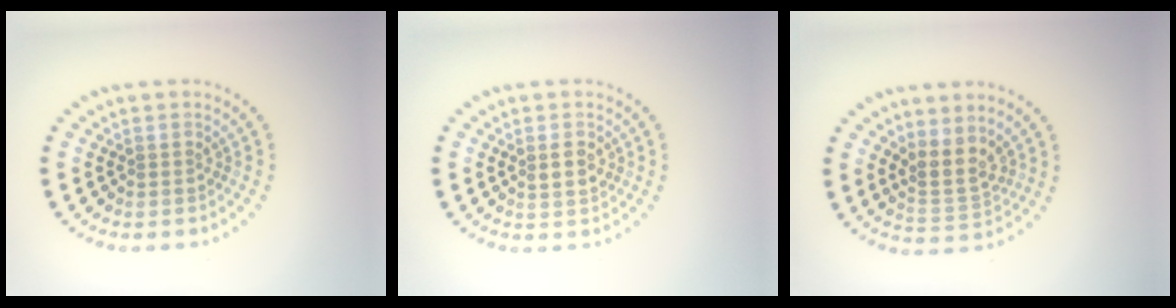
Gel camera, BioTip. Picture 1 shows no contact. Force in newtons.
{"total": 1.6, "press": 1.6, "slide": 0.3}
{"total": 2.8, "press": 2.1, "slide": 1.9}